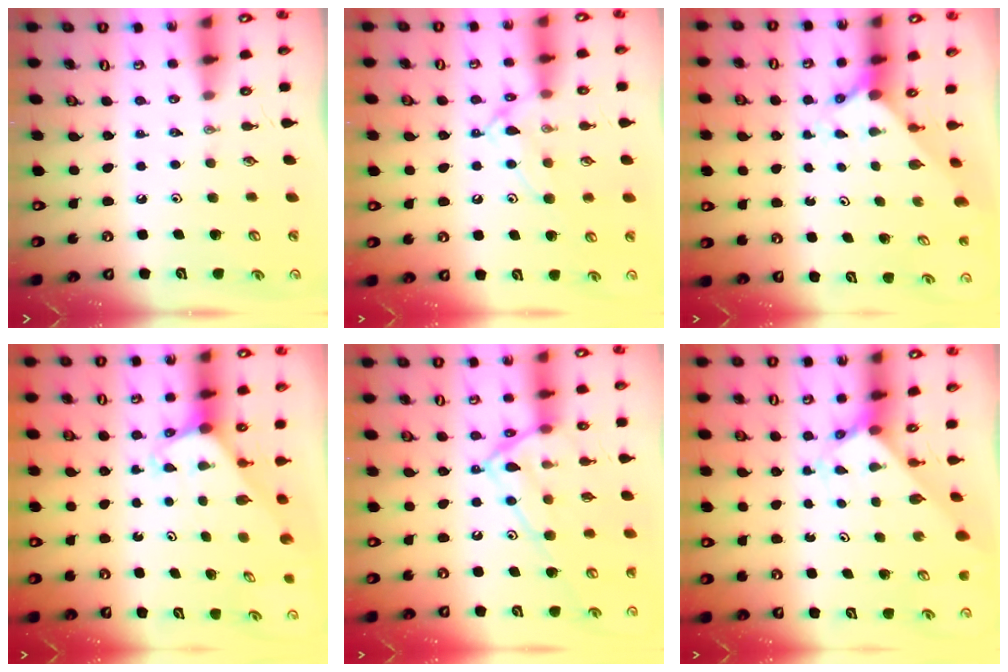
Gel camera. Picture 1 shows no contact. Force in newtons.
{"total": 12.0, "press": 12.0, "slide": 0.8}
{"total": 1.7, "press": 1.7, "slide": 0.2}
{"total": 2.0, "press": 2.0, "slide": 0.1}
{"total": 17.6, "press": 17.6, "slide": 1.4}
{"total": 2.6, "press": 2.6, "slide": 0.2}